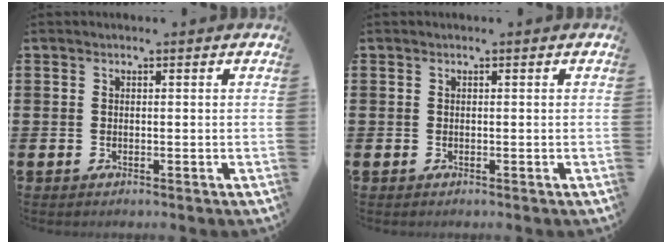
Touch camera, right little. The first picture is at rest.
{"total": 0.0}